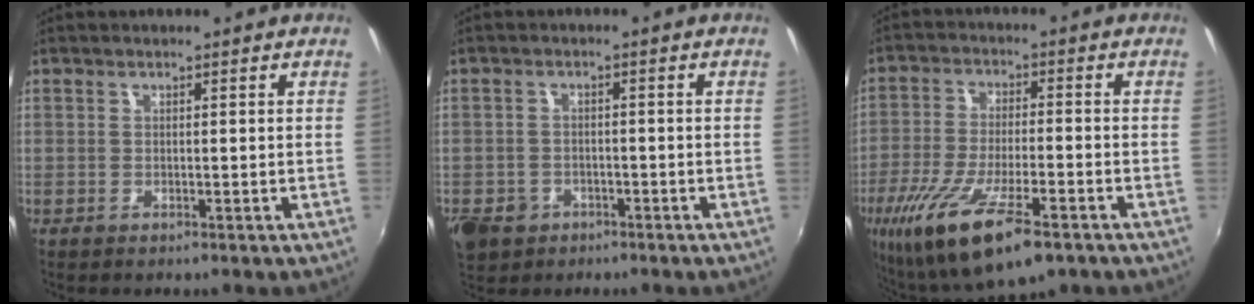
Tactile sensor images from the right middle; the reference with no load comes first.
{"total": 7.4, "force": [-3.6, 5.8, 2.8], "torque": [-0.084, -0.006, -0.056]}
{"total": 18.8, "force": [-9.9, 4.5, 15.4], "torque": [-0.314, -0.067, -0.176]}